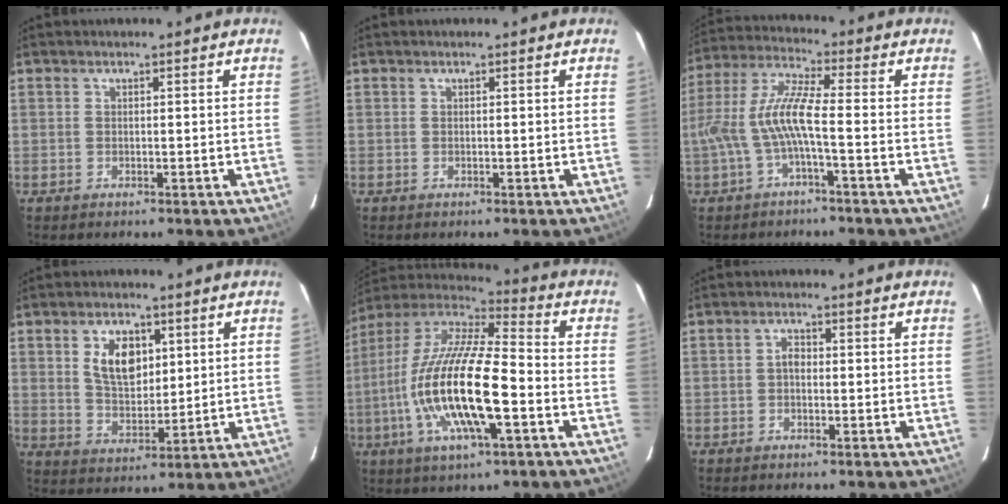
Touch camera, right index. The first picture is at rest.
{"total": 0.0}
{"total": 9.2, "force": [-2.5, 1.0, 8.8], "torque": [-0.193, 0.008, -0.044]}
{"total": 8.8, "force": [3.0, 5.2, 6.3], "torque": [-0.113, 0.008, 0.063]}
{"total": 21.7, "force": [-5.6, 5.6, 20.2], "torque": [-0.387, -0.025, -0.110]}
{"total": 1.7, "force": [-0.2, 1.2, 1.2], "torque": [-0.021, 0.008, -0.007]}